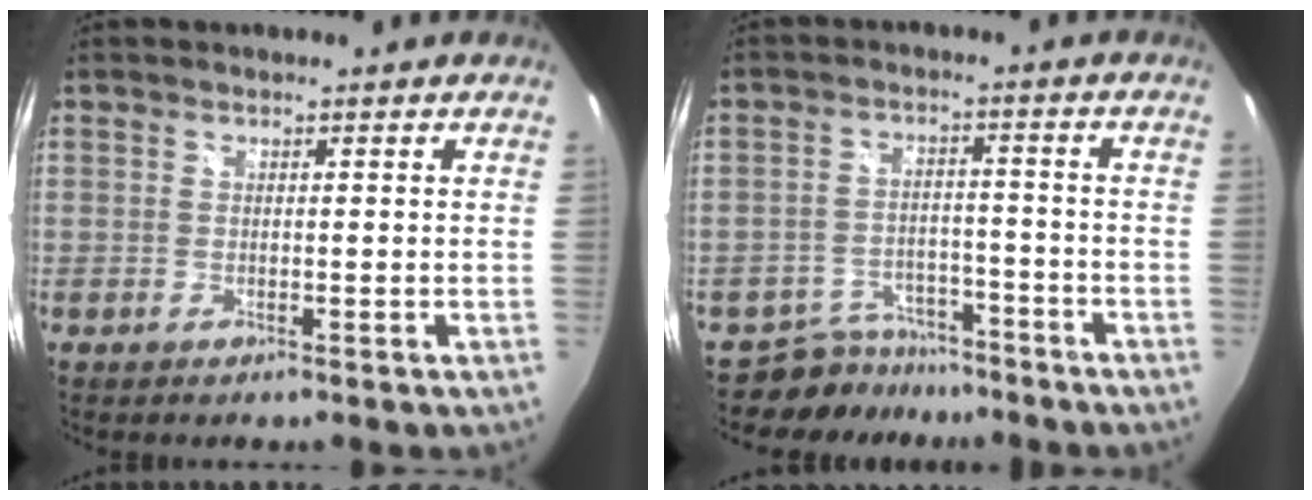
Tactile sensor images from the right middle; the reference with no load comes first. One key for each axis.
{"total": 7.2, "fx": -6.4, "fy": 3.3, "fz": 0.0, "tx": -0.015, "ty": 0.015, "tz": -0.097}